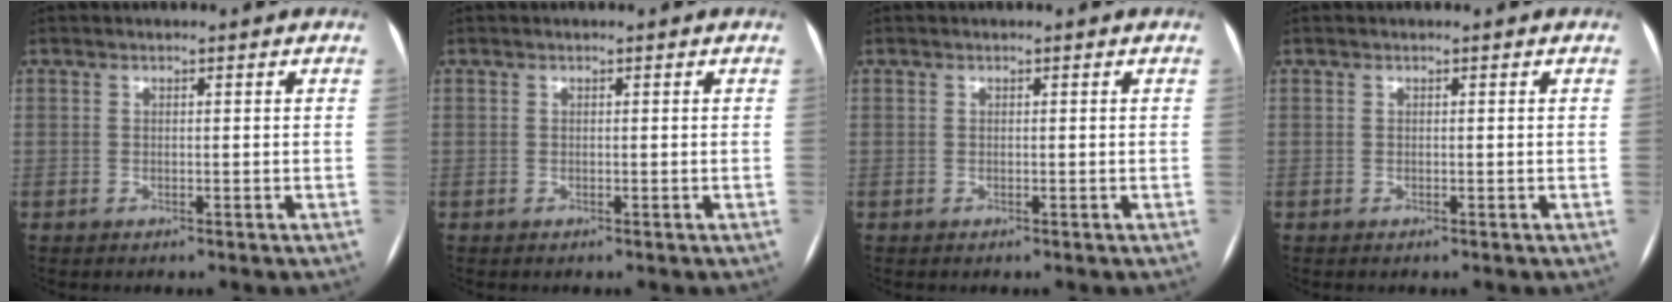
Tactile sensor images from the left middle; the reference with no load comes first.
{"total": 0.0}
{"total": 0.0}
{"total": 0.0}